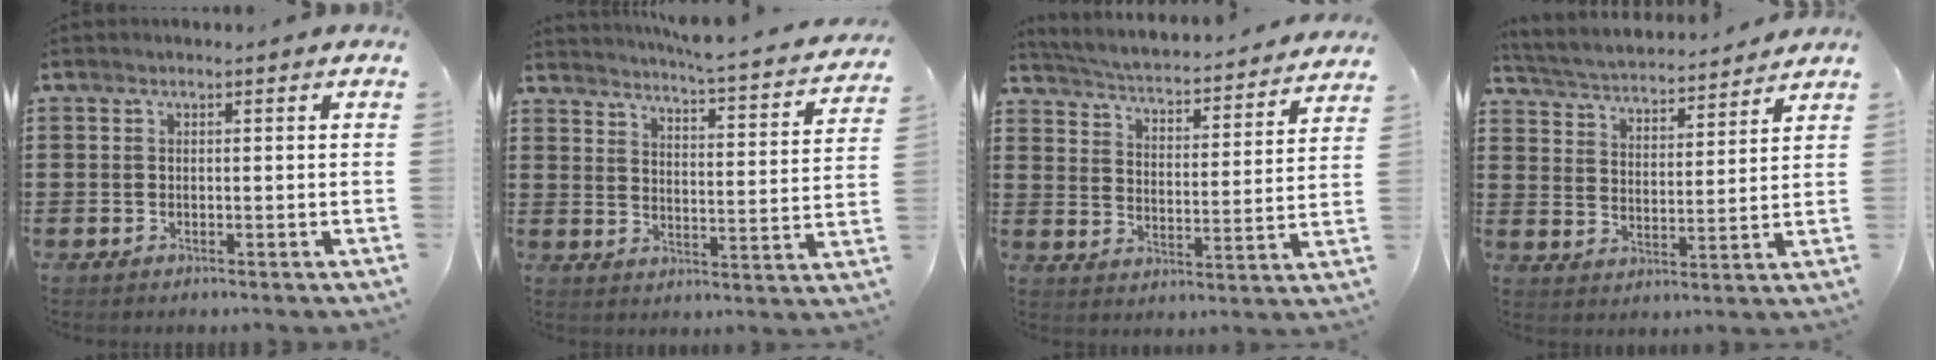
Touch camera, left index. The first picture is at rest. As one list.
[{"total": 4.1, "force": [3.8, -0.8, 1.2], "torque": [-0.037, -0.041, 0.055]}, {"total": 3.1, "force": [3.0, -0.5, 0.6], "torque": [-0.032, -0.034, 0.041]}, {"total": 3.5, "force": [3.5, 0.1, 0.4], "torque": [-0.030, -0.030, 0.053]}]